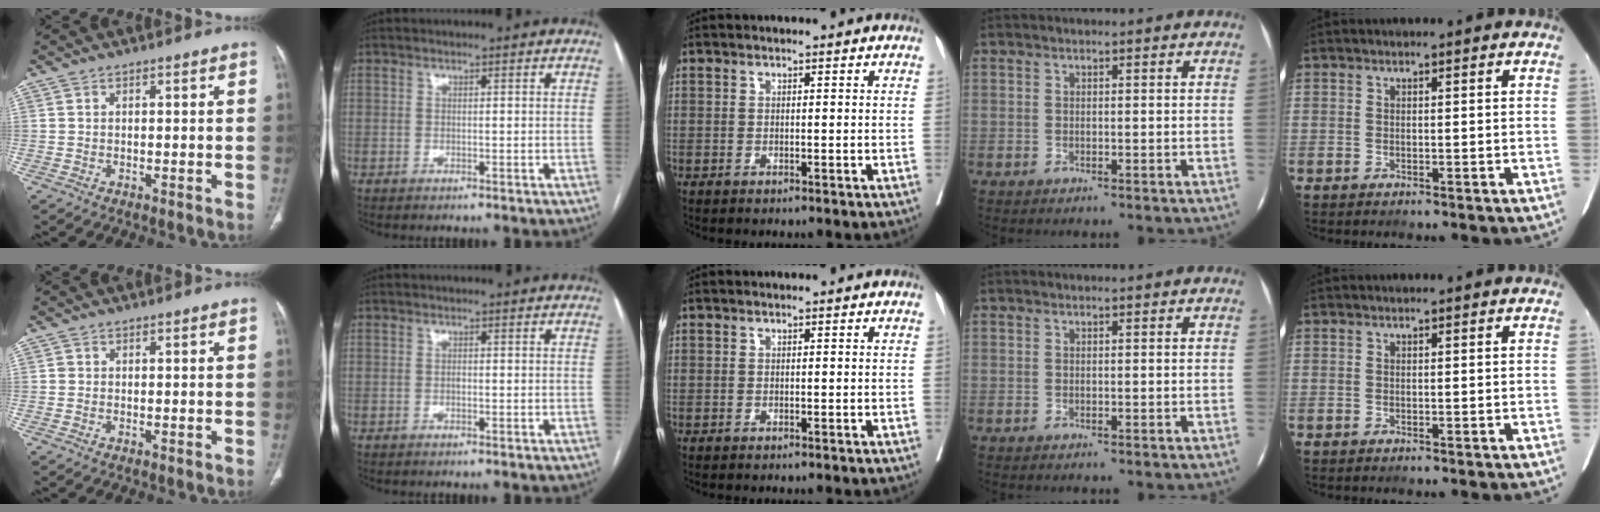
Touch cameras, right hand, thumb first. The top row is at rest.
{"thumb": {"total": 0.5, "force": [0.0, 0.5, 0.1], "torque": [0.000, 0.003, 0.002]}, "index": {"total": 0.5, "force": [-0.2, 0.3, 0.4], "torque": [-0.010, 0.001, -0.005]}}